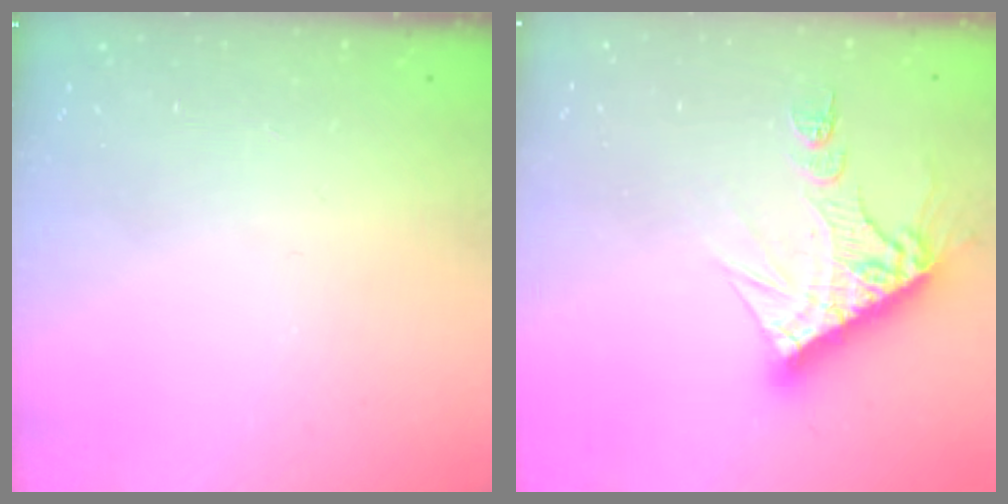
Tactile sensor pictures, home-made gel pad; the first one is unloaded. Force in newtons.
{"total": 12.9, "press": 12.8, "slide": 1.3}